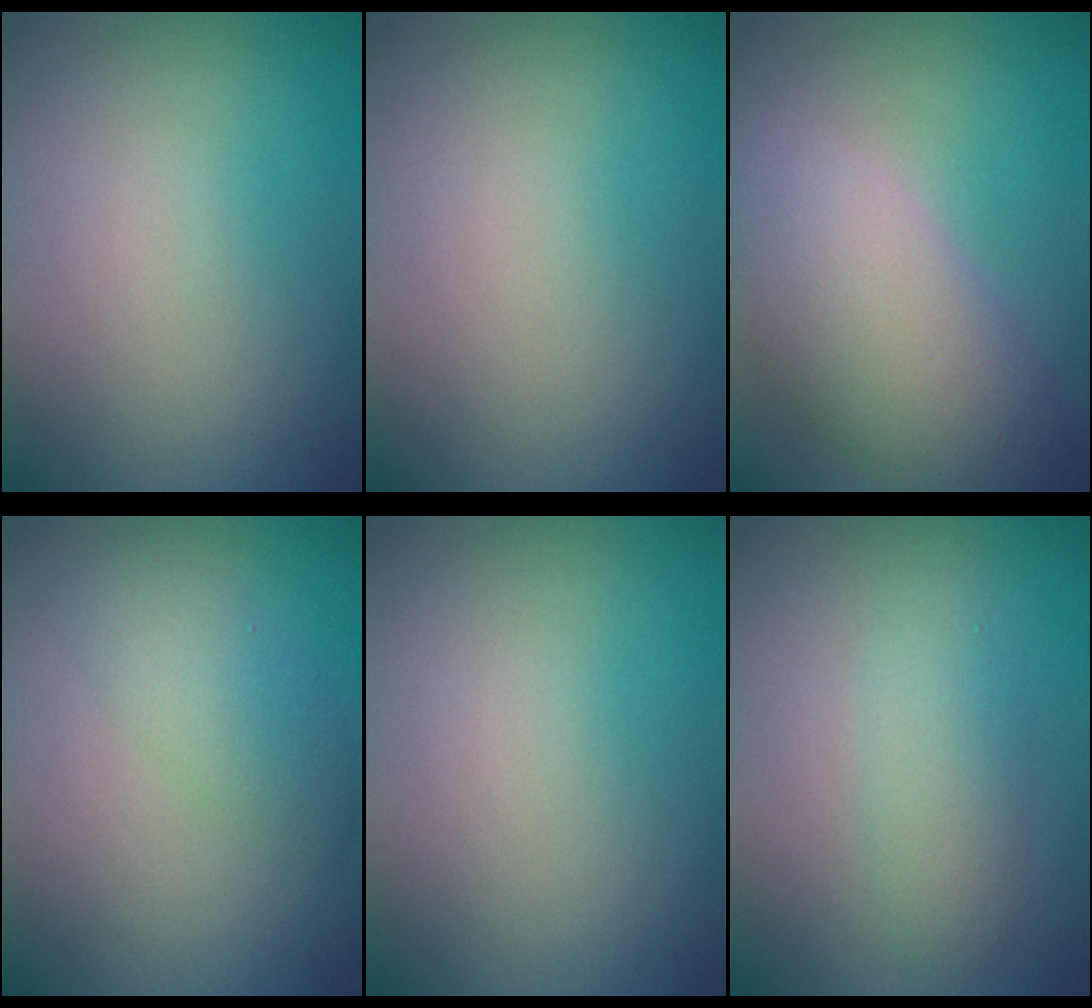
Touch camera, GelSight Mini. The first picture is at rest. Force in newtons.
{"total": 0.0}
{"total": 8.2, "press": 8.2, "slide": 0.4}
{"total": 2.8, "press": 2.8, "slide": 0.2}
{"total": 0.0}
{"total": 2.8, "press": 2.8, "slide": 0.1}